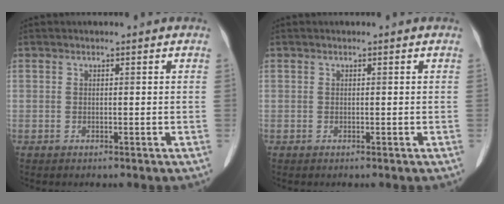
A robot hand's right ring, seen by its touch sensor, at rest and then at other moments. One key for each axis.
{"total": 0.0}